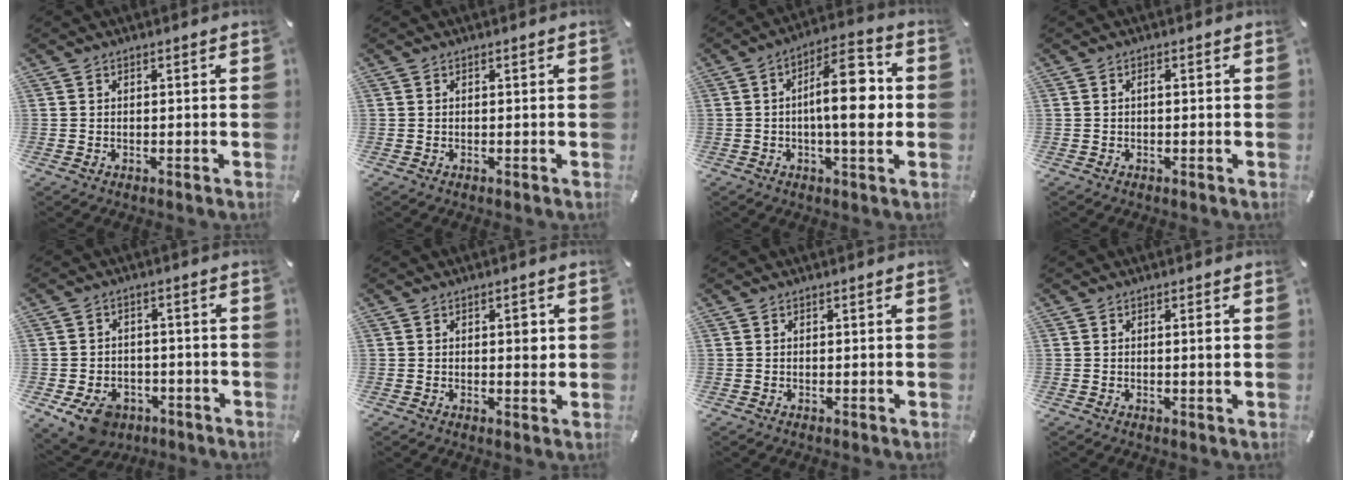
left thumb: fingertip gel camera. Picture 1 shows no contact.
{"total": 0.0}
{"total": 15.2, "force": [0.3, 5.1, 14.3], "torque": [-0.213, 0.002, -0.003]}
{"total": 1.0, "force": [-0.1, 0.2, 1.0], "torque": [-0.021, 0.000, -0.002]}
{"total": 8.6, "force": [-4.8, 5.8, 4.0], "torque": [-0.071, 0.030, -0.085]}
{"total": 4.2, "force": [0.7, 2.3, 3.5], "torque": [-0.029, -0.008, 0.001]}
{"total": 0.0}
{"total": 1.4, "force": [0.1, 0.0, 1.4], "torque": [-0.027, -0.002, 0.001]}